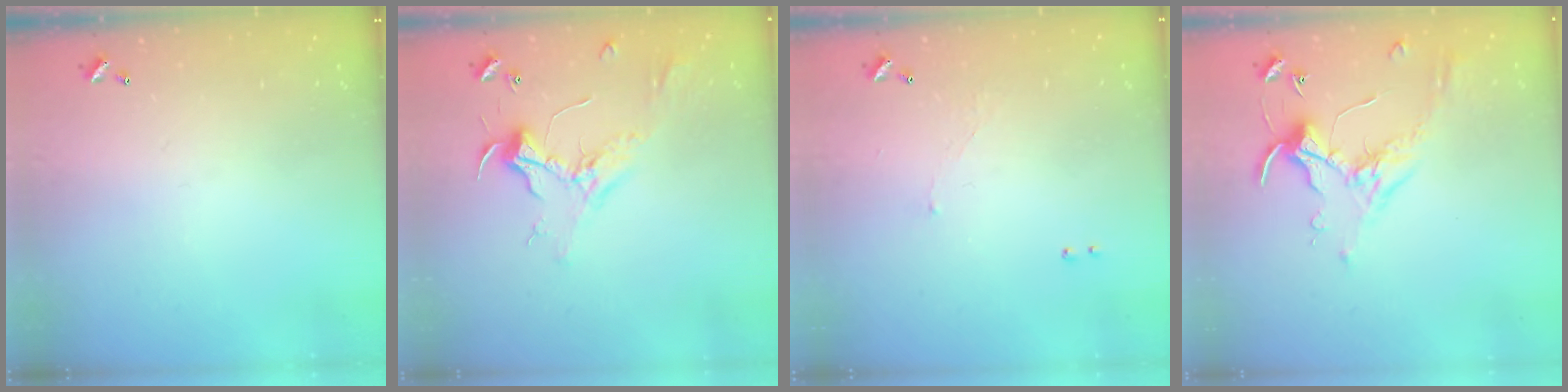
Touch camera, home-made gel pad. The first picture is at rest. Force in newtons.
{"total": 2.4, "press": 2.3, "slide": 0.8}
{"total": 1.3, "press": 1.2, "slide": 0.5}
{"total": 0.7, "press": 0.6, "slide": 0.4}